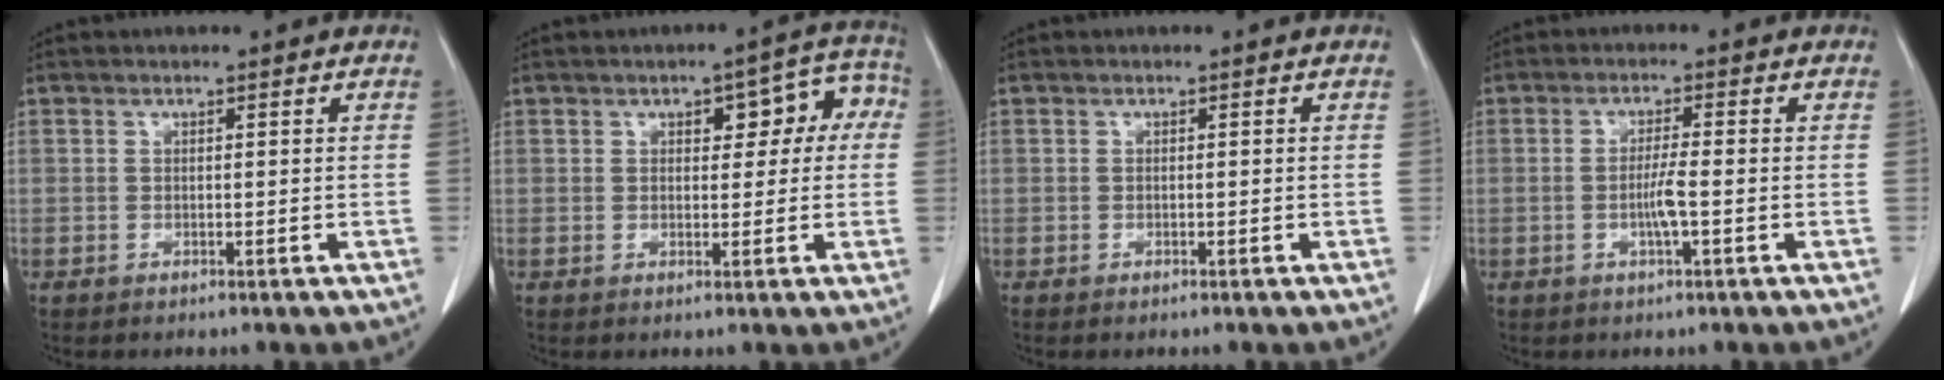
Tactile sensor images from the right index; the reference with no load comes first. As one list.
[{"total": 8.7, "force": [2.0, 4.4, 7.2], "torque": [-0.081, 0.044, 0.028]}, {"total": 0.7, "force": [-0.4, 0.4, 0.5], "torque": [-0.016, -0.003, -0.004]}, {"total": 3.8, "force": [-0.9, 0.3, 3.6], "torque": [-0.073, -0.002, -0.017]}]